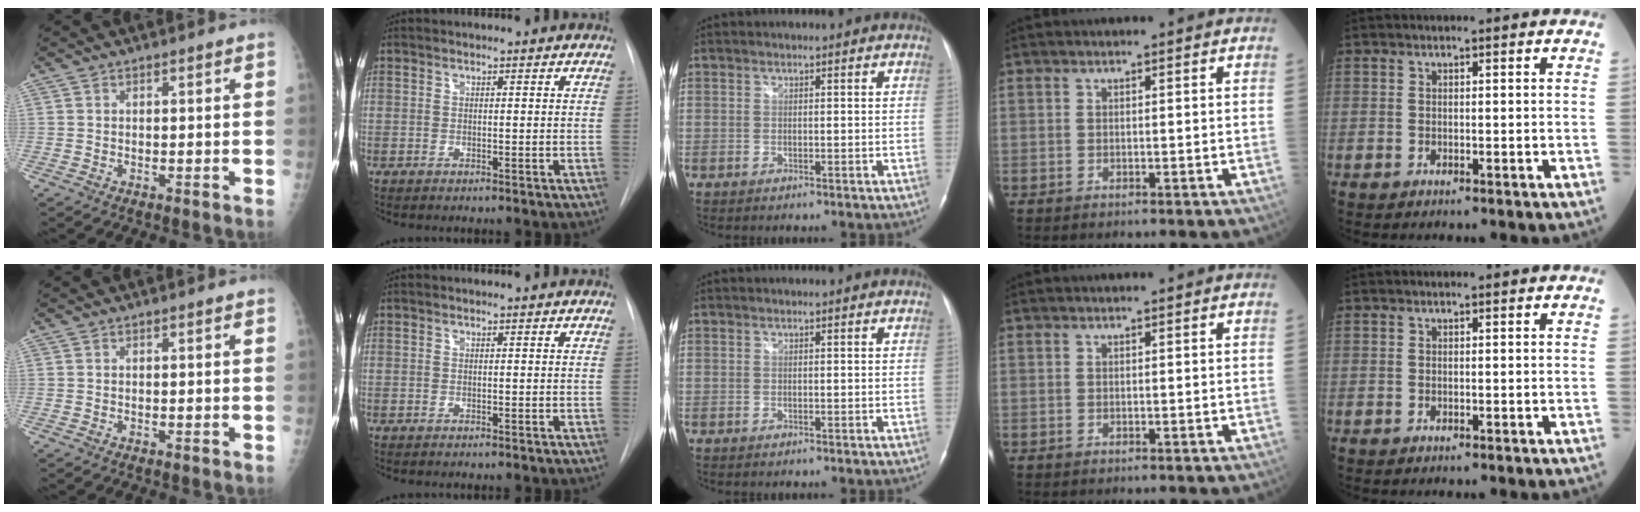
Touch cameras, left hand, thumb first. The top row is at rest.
{}